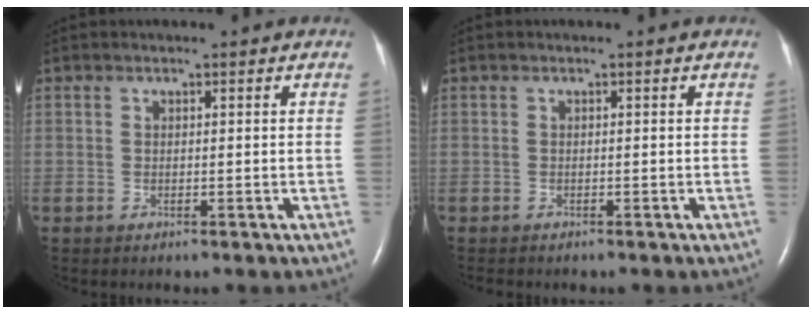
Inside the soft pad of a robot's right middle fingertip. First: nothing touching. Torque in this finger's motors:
{"motor_torque": [0.22, -0.31, -0.02, -0.01]}